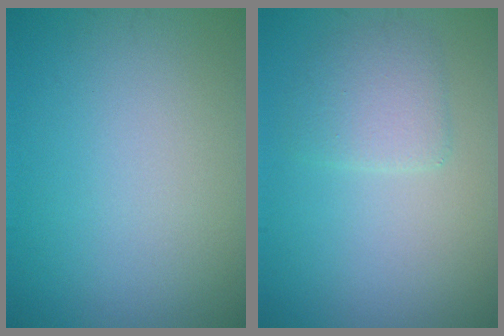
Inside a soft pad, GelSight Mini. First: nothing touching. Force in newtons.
{"total": 2.5, "press": 2.5, "slide": 0.2}